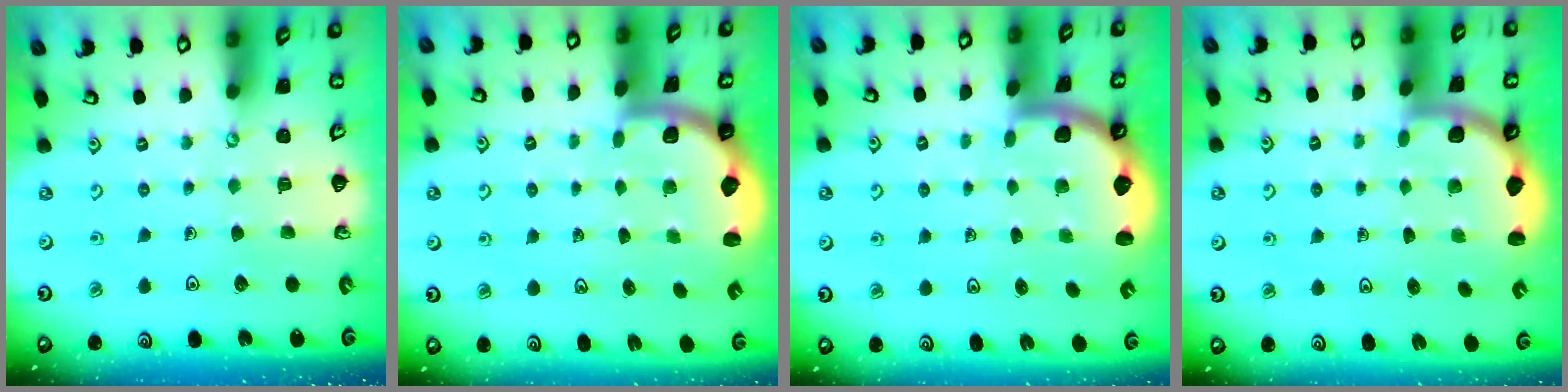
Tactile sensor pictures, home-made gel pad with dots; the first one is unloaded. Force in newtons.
{"total": 2.0, "press": 2.0, "slide": 0.5}
{"total": 1.9, "press": 1.9, "slide": 0.3}
{"total": 2.6, "press": 2.6, "slide": 0.4}